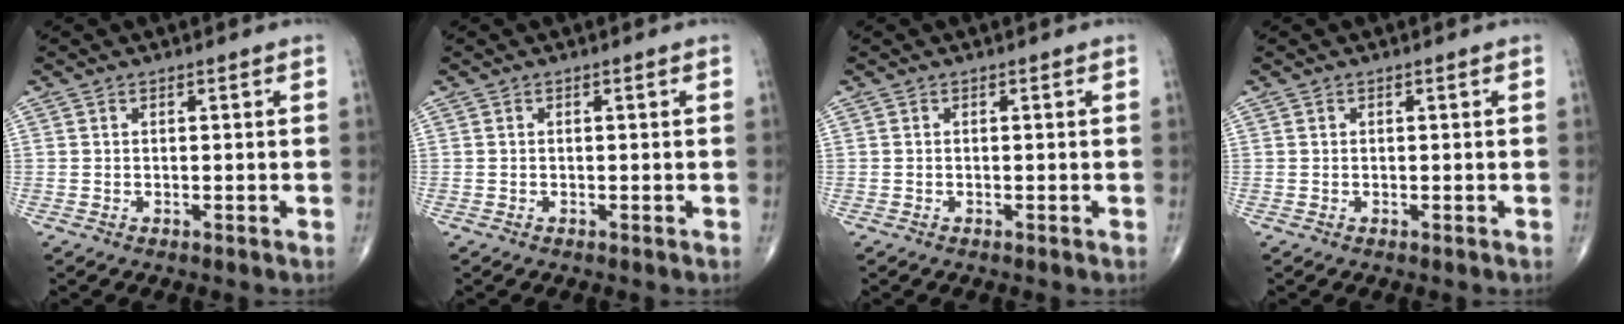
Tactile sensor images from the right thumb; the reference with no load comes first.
{"total": 0.0}
{"total": 0.0}
{"total": 0.0}